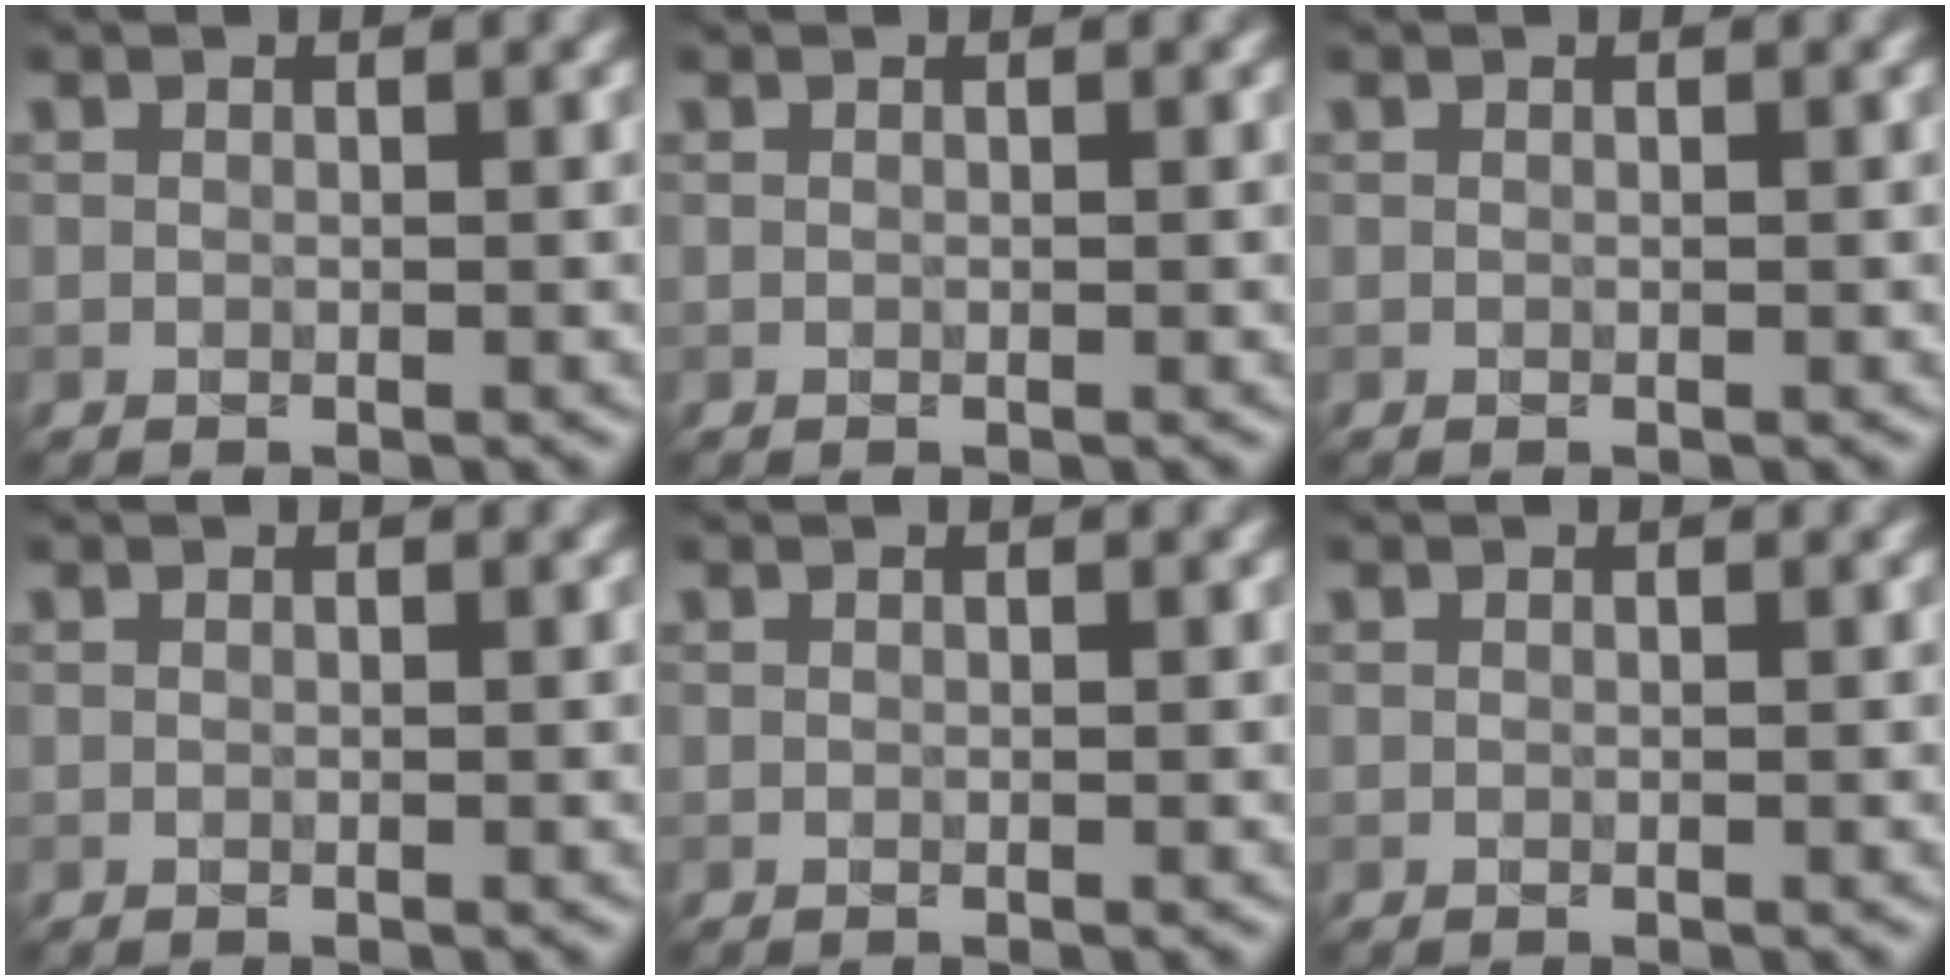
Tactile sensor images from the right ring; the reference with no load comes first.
{"total": 0.0}
{"total": 0.0}
{"total": 0.0}
{"total": 0.0}
{"total": 0.0}